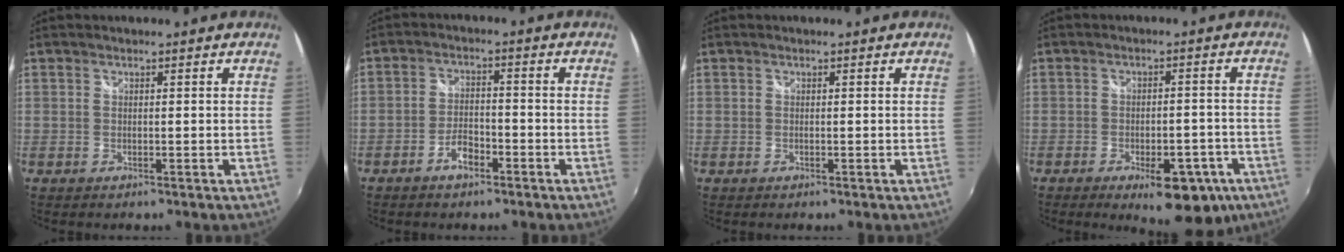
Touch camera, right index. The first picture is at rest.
{"total": 4.2, "force": [-2.9, 1.8, 2.5], "torque": [-0.058, 0.009, -0.048]}
{"total": 0.0}
{"total": 12.8, "force": [-7.5, 5.4, 8.9], "torque": [-0.128, -0.007, -0.086]}